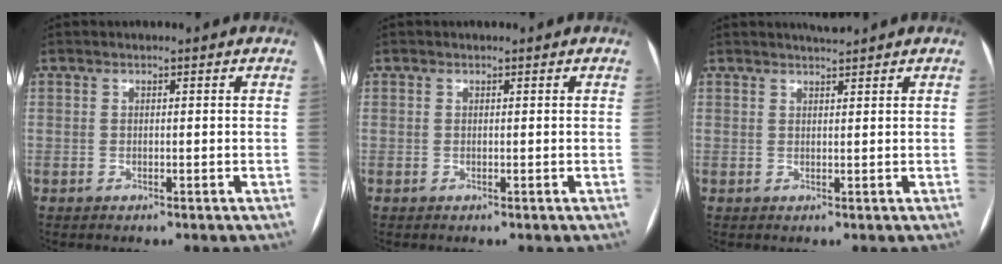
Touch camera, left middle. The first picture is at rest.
{"total": 0.0}
{"total": 1.5, "force": [1.5, -0.4, 0.2], "torque": [-0.005, -0.003, 0.029]}